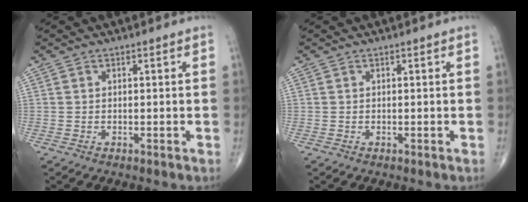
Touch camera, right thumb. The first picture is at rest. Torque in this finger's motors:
{"motor_torque": [0.03, 0.04, 0.00, 0.00, 0.00]}